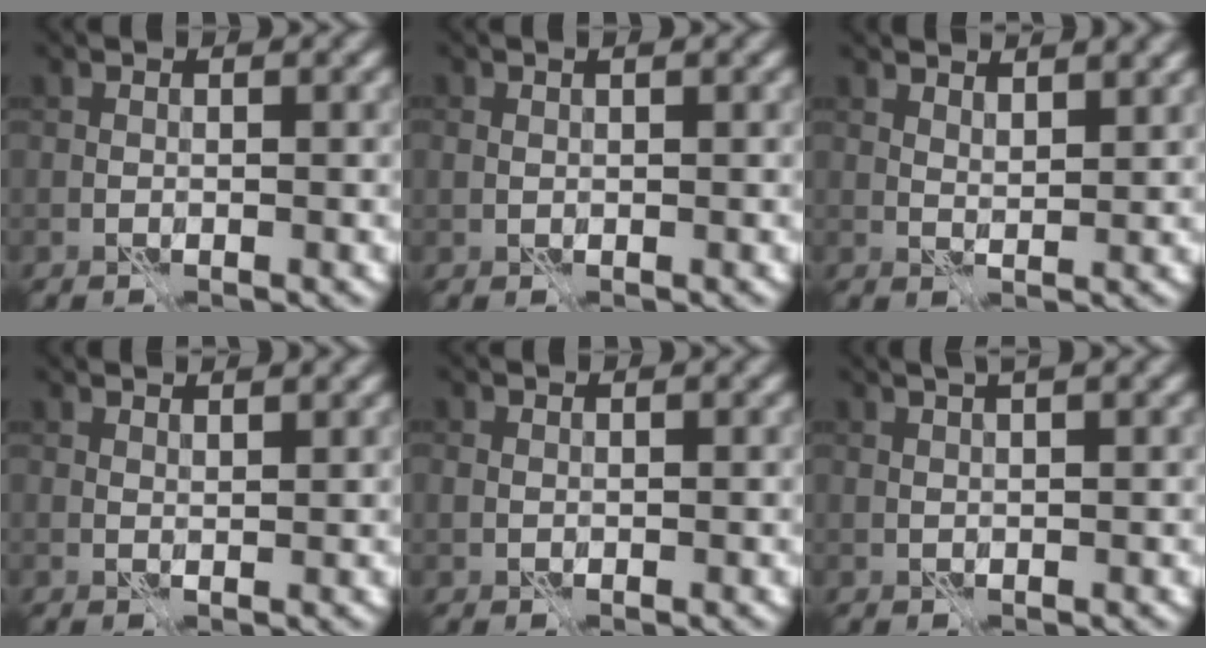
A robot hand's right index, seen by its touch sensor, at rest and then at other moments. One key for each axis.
{"total": 0.6, "fx": 0.4, "fy": 0.3, "fz": 0.5, "tx": -0.012, "ty": 0.001, "tz": 0.008}
{"total": 3.2, "fx": 2.7, "fy": 0.7, "fz": 1.7, "tx": -0.023, "ty": 0.001, "tz": 0.037}
{"total": 1.3, "fx": 1.2, "fy": 0.0, "fz": 0.5, "tx": -0.016, "ty": -0.004, "tz": 0.018}
{"total": 0.6, "fx": 0.2, "fy": 0.5, "fz": 0.3, "tx": -0.008, "ty": 0.000, "tz": 0.005}
{"total": 2.7, "fx": 1.6, "fy": 0.4, "fz": 2.1, "tx": -0.032, "ty": 0.003, "tz": 0.020}